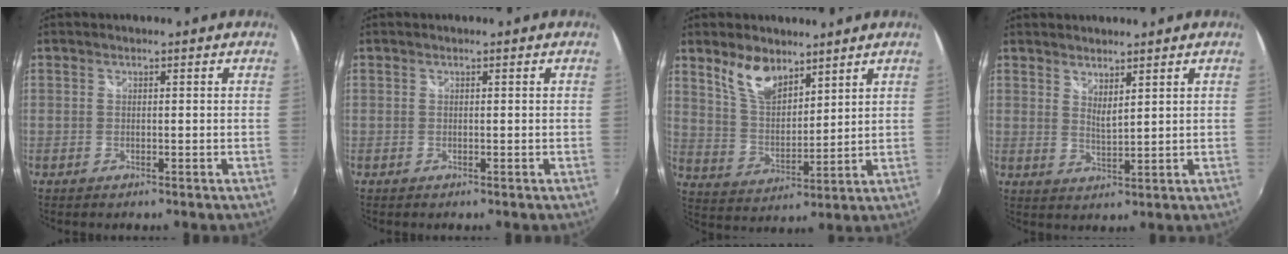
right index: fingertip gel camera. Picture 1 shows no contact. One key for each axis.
{"total": 0.0}
{"total": 9.4, "fx": 6.5, "fy": 4.4, "fz": 5.2, "tx": -0.096, "ty": 0.010, "tz": 0.130}
{"total": 3.3, "fx": 2.8, "fy": 0.6, "fz": 1.8, "tx": -0.030, "ty": -0.004, "tz": 0.045}